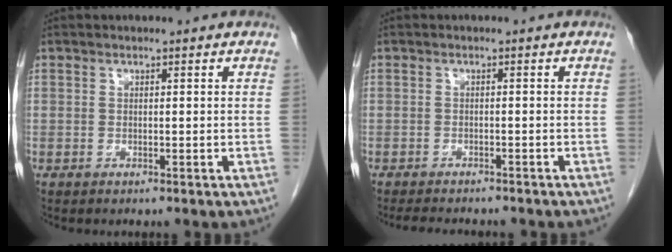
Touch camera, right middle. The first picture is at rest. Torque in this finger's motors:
{"motor_torque": [0.10, -0.03, -0.01, 0.01]}